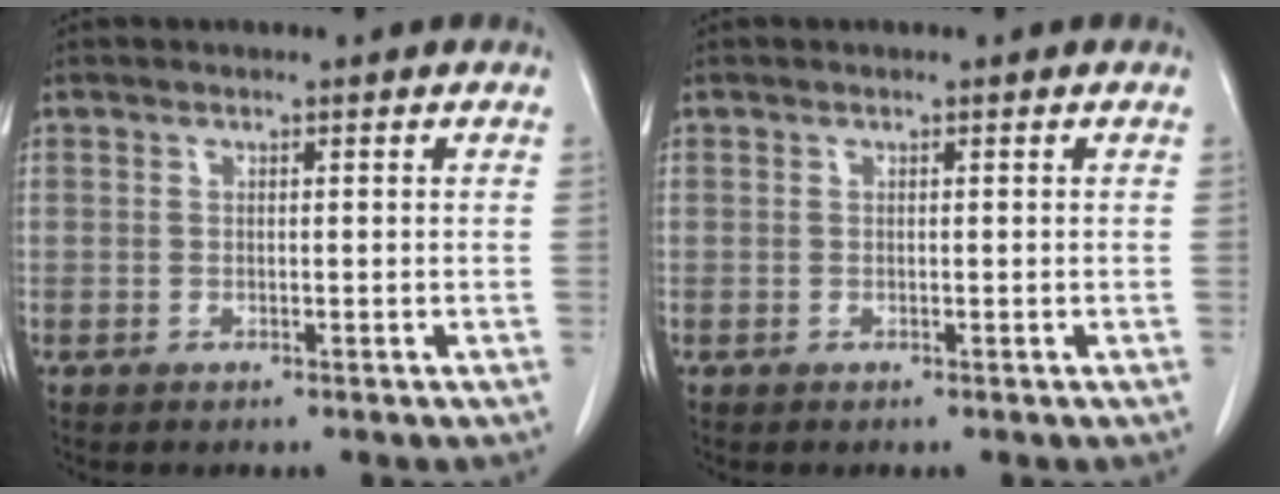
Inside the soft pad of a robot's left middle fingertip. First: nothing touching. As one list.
[{"total": 0.0}]